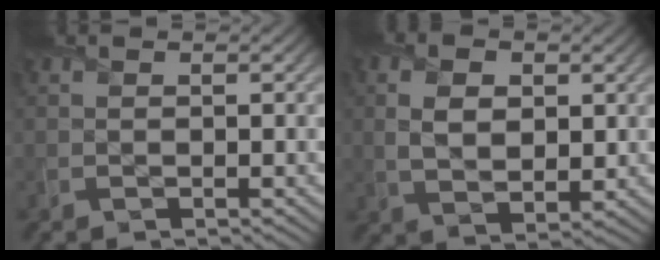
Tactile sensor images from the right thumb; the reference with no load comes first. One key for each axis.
{"total": 5.9, "fx": 1.2, "fy": 3.8, "fz": 4.4, "tx": -0.090, "ty": -0.002, "tz": 0.023}